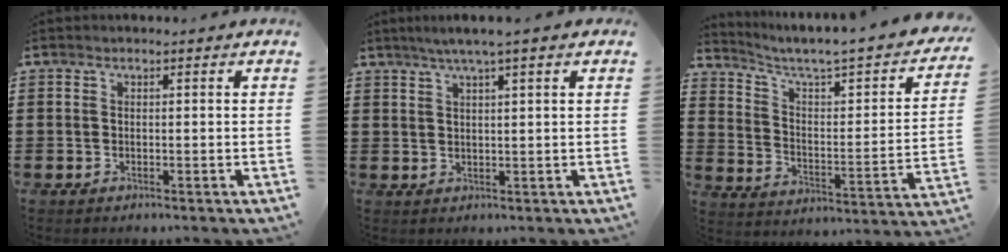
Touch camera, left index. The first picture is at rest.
{"total": 3.0, "force": [1.9, -0.3, 2.4], "torque": [-0.048, 0.002, 0.032]}
{"total": 3.6, "force": [2.2, 0.7, 2.7], "torque": [-0.068, -0.028, 0.024]}